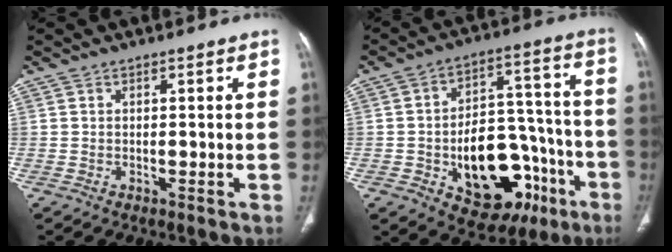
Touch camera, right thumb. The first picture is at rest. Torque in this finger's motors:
{"motor_torque": [3.79, 1.22, 1.19, -1.45, 0.10]}